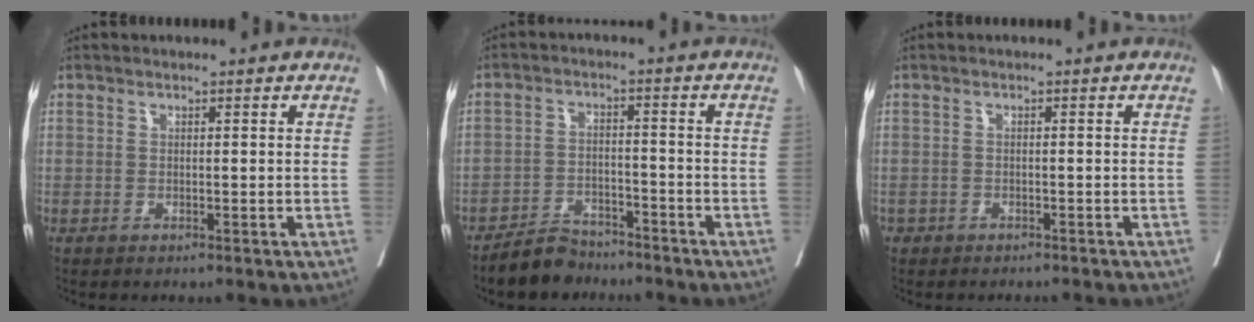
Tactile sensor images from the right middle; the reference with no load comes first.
{"total": 5.0, "force": [-4.6, 1.8, 0.6], "torque": [-0.013, -0.003, -0.083]}
{"total": 3.4, "force": [-2.9, 1.6, 0.6], "torque": [-0.010, 0.001, -0.037]}